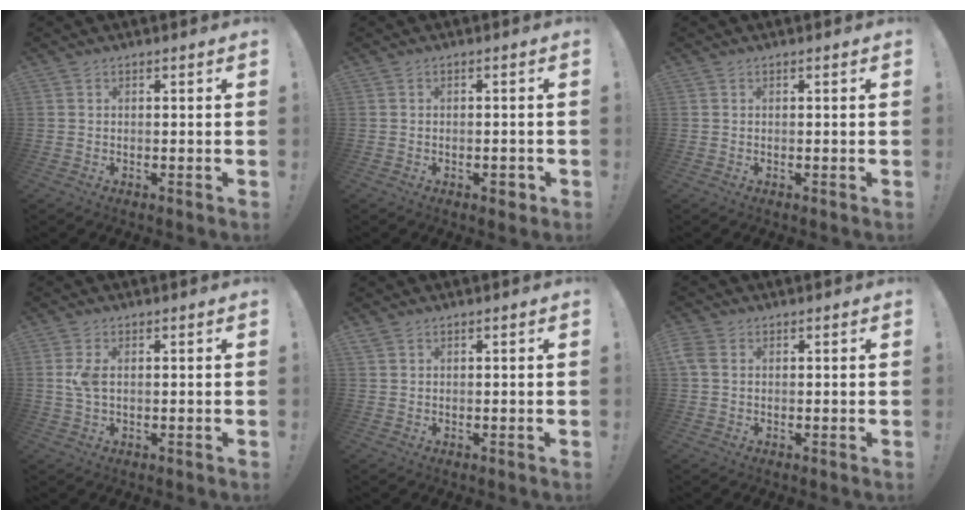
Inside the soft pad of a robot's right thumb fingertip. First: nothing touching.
{"total": 2.0, "force": [-1.0, 1.0, 1.4], "torque": [-0.010, 0.002, -0.017]}
{"total": 0.0}
{"total": 3.9, "force": [0.6, 2.0, 3.3], "torque": [-0.052, 0.001, 0.009]}
{"total": 1.5, "force": [1.0, 0.9, 0.5], "torque": [-0.004, -0.002, 0.019]}
{"total": 3.7, "force": [1.1, 2.8, 2.2], "torque": [-0.054, 0.007, 0.023]}